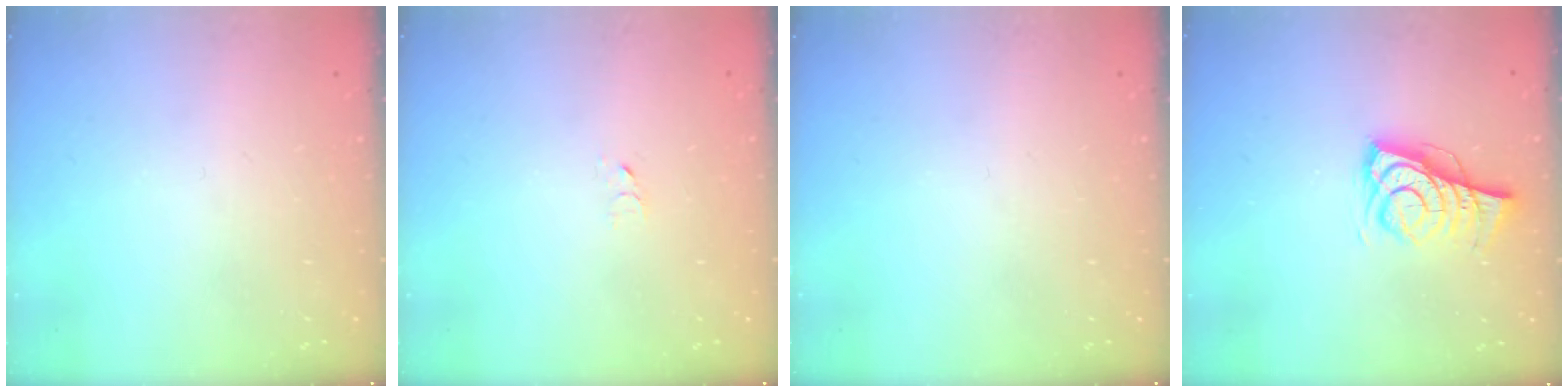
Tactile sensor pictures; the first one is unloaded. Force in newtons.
{"total": 2.5, "press": 2.5, "slide": 0.2}
{"total": 0.0}
{"total": 9.0, "press": 8.7, "slide": 2.4}